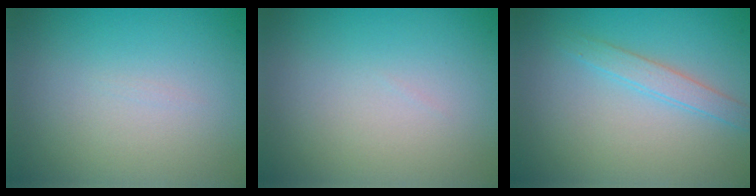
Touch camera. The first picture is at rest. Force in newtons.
{"total": 0.0}
{"total": 1.9, "press": 1.9, "slide": 0.2}